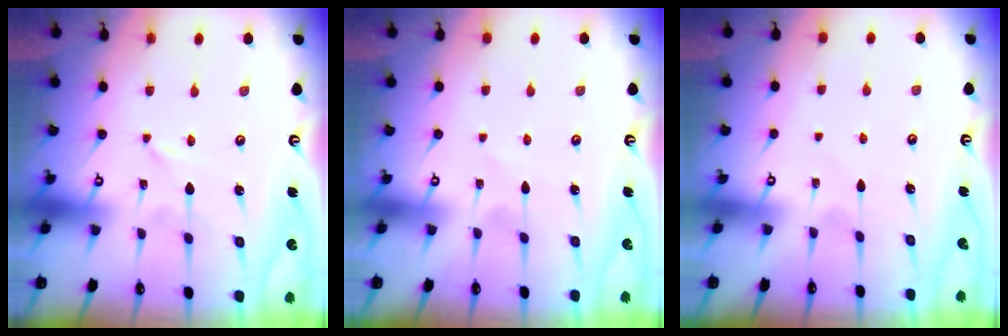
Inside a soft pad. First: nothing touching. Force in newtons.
{"total": 2.5, "press": 2.5, "slide": 0.3}
{"total": 3.5, "press": 3.5, "slide": 0.4}